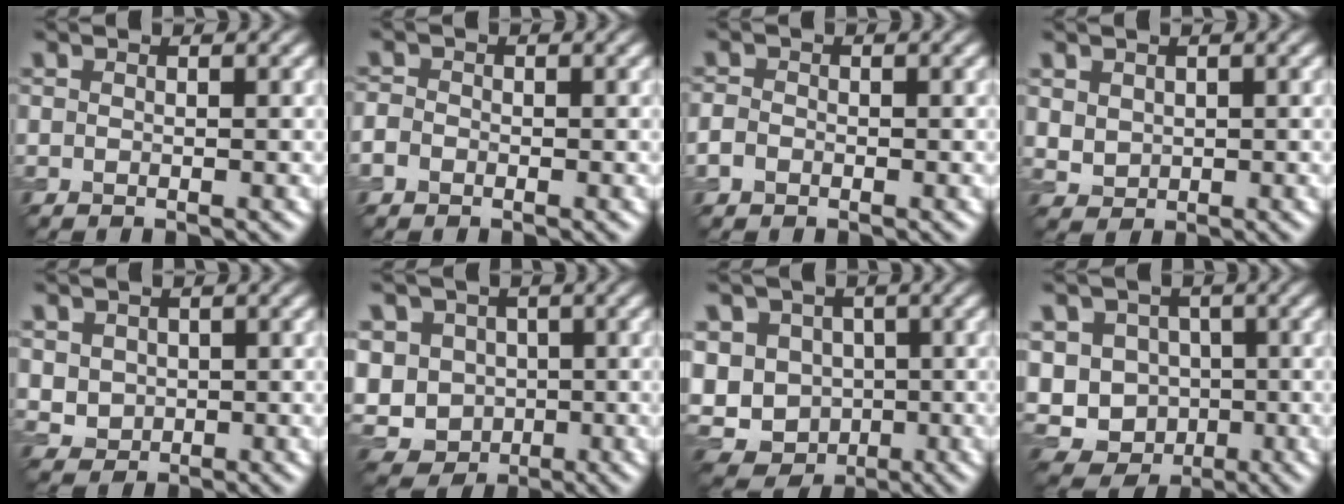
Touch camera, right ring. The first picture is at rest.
{"total": 1.5, "force": [-0.8, 1.1, 0.5], "torque": [-0.008, 0.001, -0.020]}
{"total": 1.4, "force": [-0.7, 1.1, 0.6], "torque": [-0.010, 0.000, -0.018]}
{"total": 1.8, "force": [0.7, 1.5, 0.7], "torque": [-0.017, -0.005, 0.021]}
{"total": 2.4, "force": [0.5, 2.2, 0.9], "torque": [-0.027, -0.004, 0.020]}
{"total": 7.9, "force": [-0.8, 7.0, 3.6], "torque": [-0.075, 0.002, -0.031]}
{"total": 9.5, "force": [-0.8, 8.1, 4.8], "torque": [-0.088, 0.004, -0.032]}
{"total": 9.7, "force": [-1.2, 8.7, 4.3], "torque": [-0.082, 0.006, -0.042]}